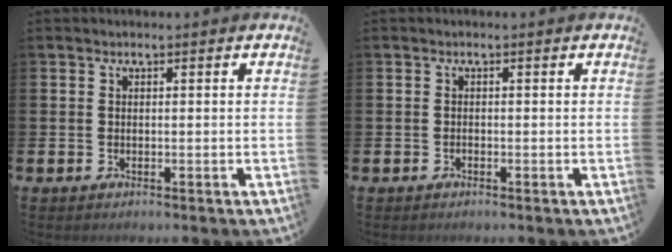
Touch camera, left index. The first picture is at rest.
{"total": 0.0}